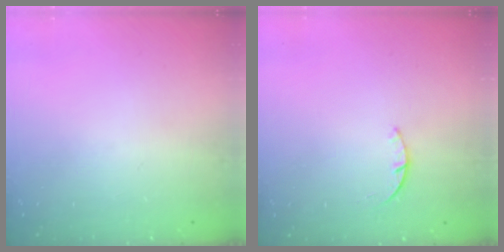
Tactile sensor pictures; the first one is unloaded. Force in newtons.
{"total": 1.4, "press": 1.4, "slide": 0.3}